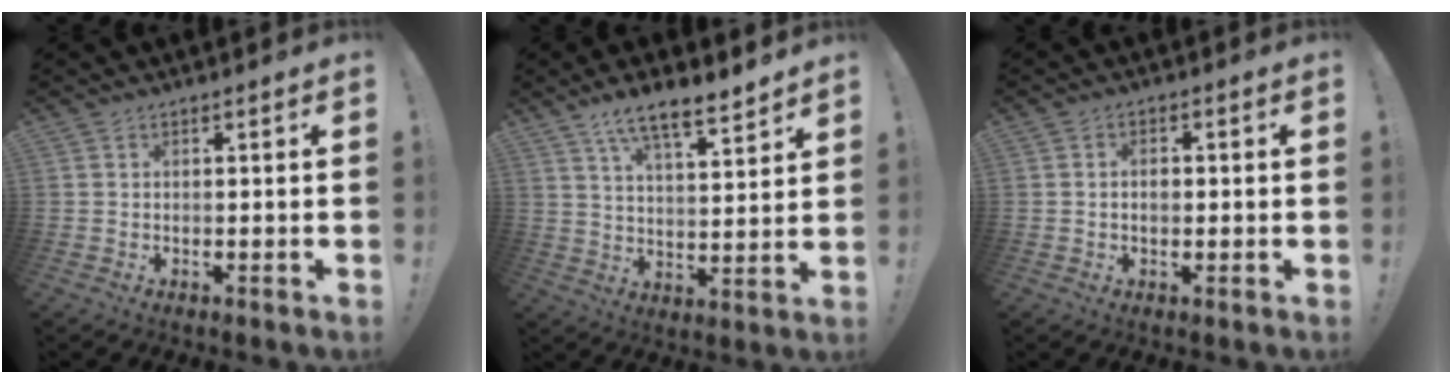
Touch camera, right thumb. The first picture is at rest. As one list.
[{"total": 10.6, "force": [8.0, 2.4, 6.4], "torque": [-0.110, -0.046, 0.141]}, {"total": 2.2, "force": [-0.2, 1.6, 1.4], "torque": [-0.022, 0.007, -0.006]}]